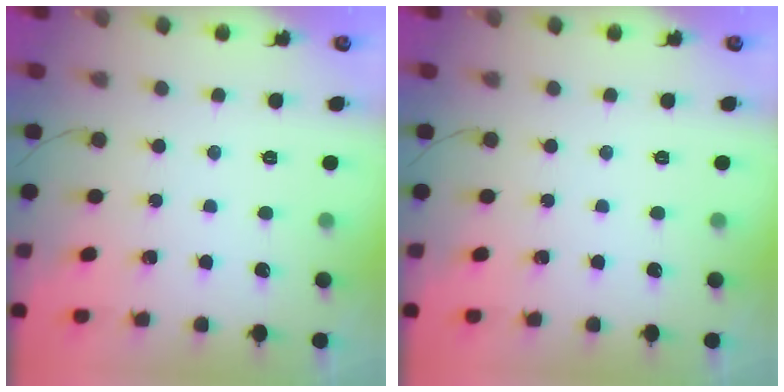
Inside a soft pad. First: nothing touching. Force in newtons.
{"total": 0.0}